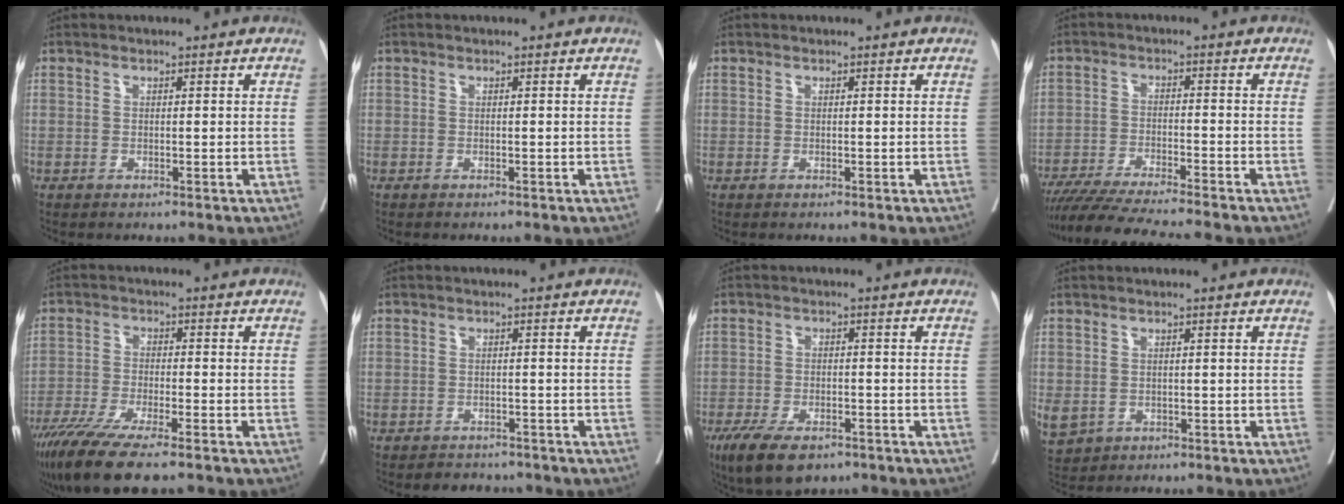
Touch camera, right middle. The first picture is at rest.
{"total": 1.0, "force": [-0.8, -0.3, 0.5], "torque": [-0.004, 0.002, -0.009]}
{"total": 0.0}
{"total": 13.6, "force": [-12.0, -1.3, 6.2], "torque": [-0.082, -0.030, -0.197]}
{"total": 12.0, "force": [-9.0, 0.8, 7.9], "torque": [-0.133, -0.032, -0.151]}
{"total": 4.3, "force": [-3.9, 1.7, 0.4], "torque": [0.000, 0.001, -0.051]}
{"total": 9.4, "force": [-6.5, 3.5, 5.8], "torque": [-0.099, -0.014, -0.107]}
{"total": 5.6, "force": [-1.8, 4.6, 2.8], "torque": [-0.079, -0.005, -0.020]}